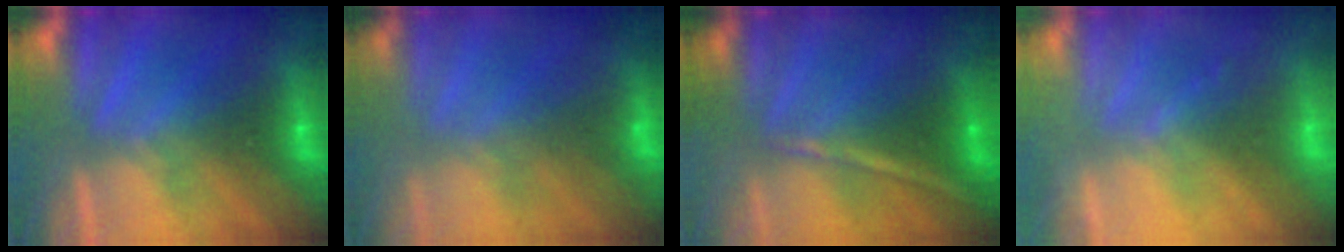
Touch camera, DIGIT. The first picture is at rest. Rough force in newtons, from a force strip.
{"total": 7.7}
{"total": 1.3}
{"total": 2.4}